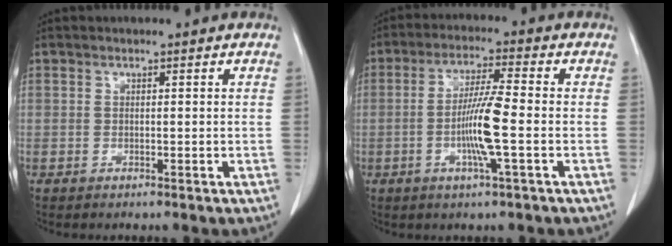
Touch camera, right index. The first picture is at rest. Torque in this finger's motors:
{"motor_torque": [0.08, 0.25, 0.17, 0.12]}